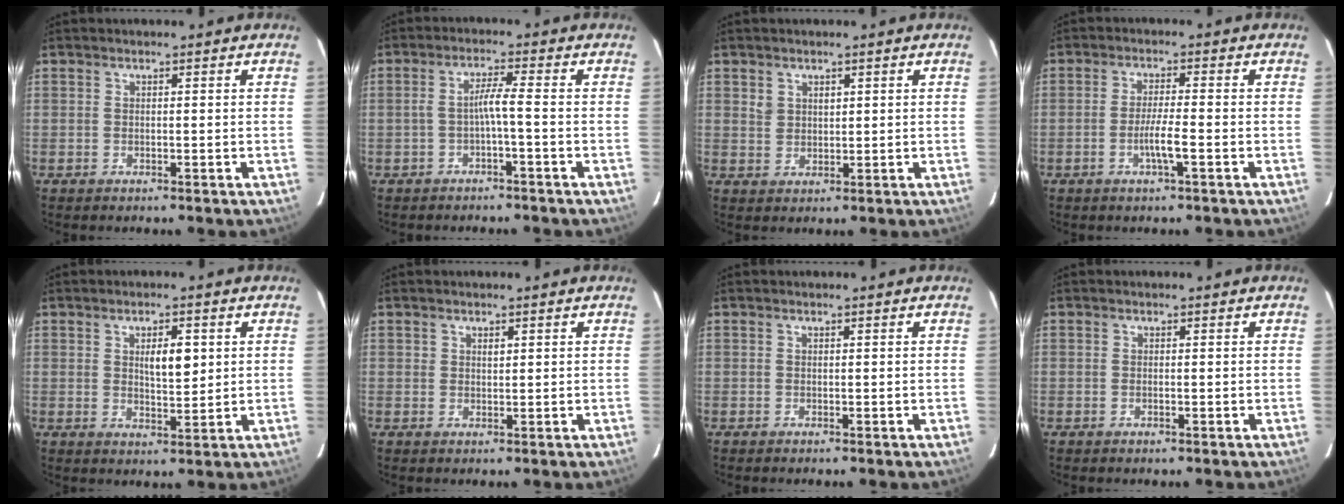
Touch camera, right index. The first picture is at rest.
{"total": 3.3, "force": [-1.0, -0.3, 3.1], "torque": [-0.057, 0.011, -0.016]}
{"total": 2.4, "force": [1.3, 1.9, 0.9], "torque": [-0.019, 0.006, 0.027]}
{"total": 3.9, "force": [-1.4, -0.1, 3.6], "torque": [-0.068, -0.004, -0.027]}
{"total": 4.7, "force": [1.3, 1.6, 4.2], "torque": [-0.068, -0.001, 0.023]}
{"total": 1.0, "force": [0.5, 0.6, 0.6], "torque": [-0.009, -0.002, 0.009]}
{"total": 0.0}
{"total": 0.0}